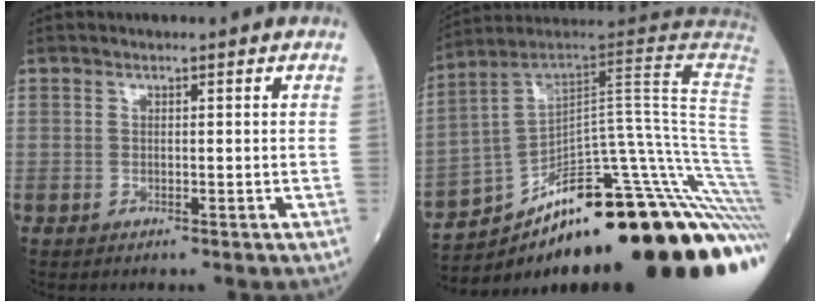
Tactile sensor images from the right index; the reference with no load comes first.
{"total": 30.9, "force": [-17.2, 2.3, 25.5], "torque": [-0.215, 0.046, -0.245]}